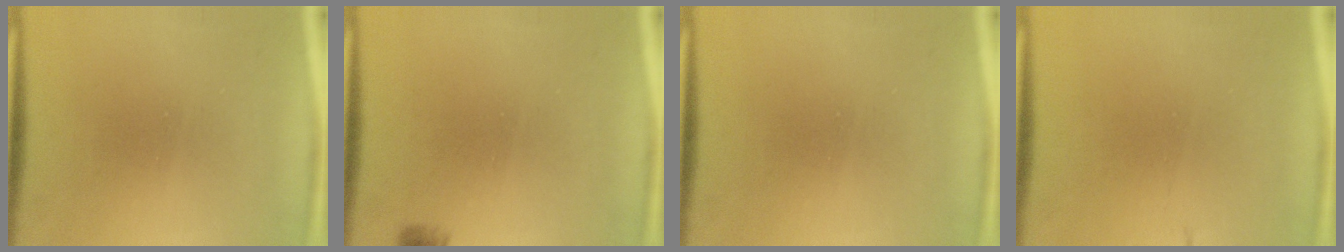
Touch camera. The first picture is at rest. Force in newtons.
{"total": 2.9}
{"total": 0.0}
{"total": 1.6}